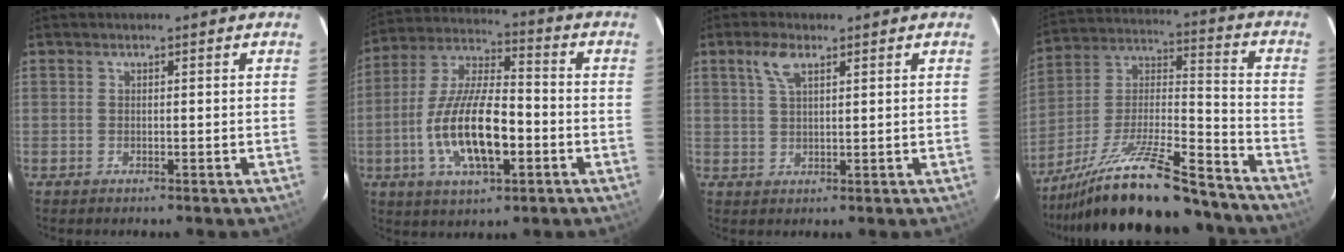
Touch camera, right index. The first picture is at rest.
{"total": 16.4, "force": [-4.6, 5.9, 14.6], "torque": [-0.292, -0.004, -0.081]}
{"total": 4.0, "force": [2.3, 1.5, 2.9], "torque": [-0.058, 0.007, 0.046]}
{"total": 25.0, "force": [-20.3, 5.0, 13.8], "torque": [-0.248, -0.017, -0.316]}